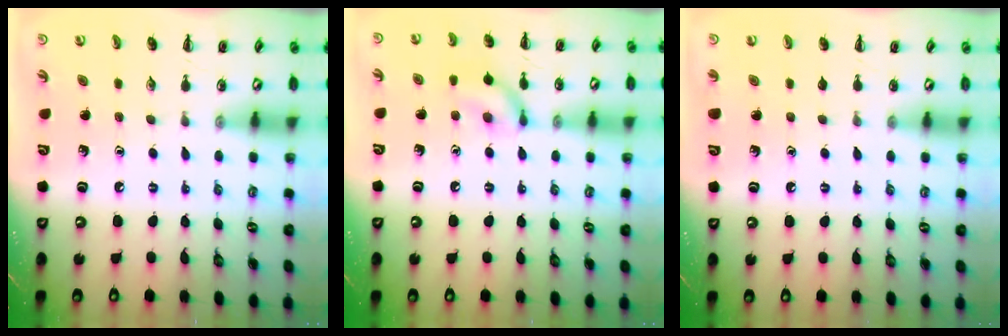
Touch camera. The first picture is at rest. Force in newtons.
{"total": 10.1, "press": 10.1, "slide": 0.5}
{"total": 0.0}